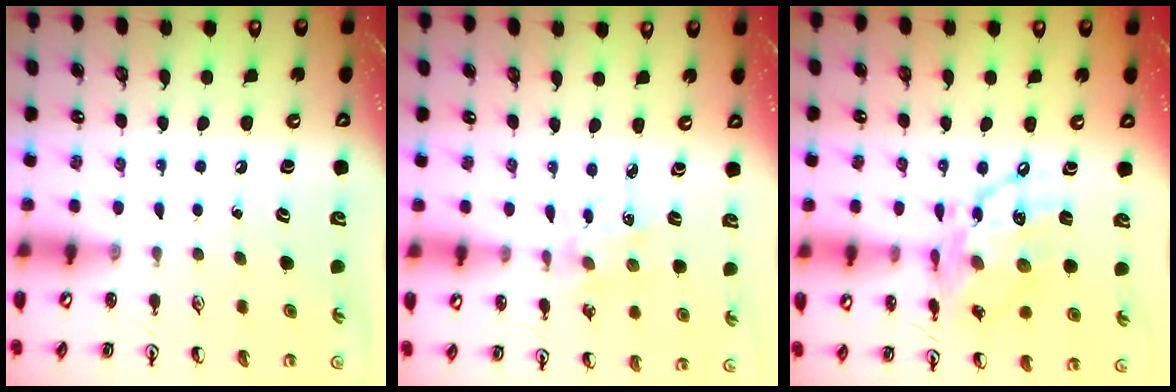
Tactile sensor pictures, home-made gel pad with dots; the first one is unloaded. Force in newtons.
{"total": 2.7, "press": 2.7, "slide": 0.4}
{"total": 15.1, "press": 15.0, "slide": 1.6}